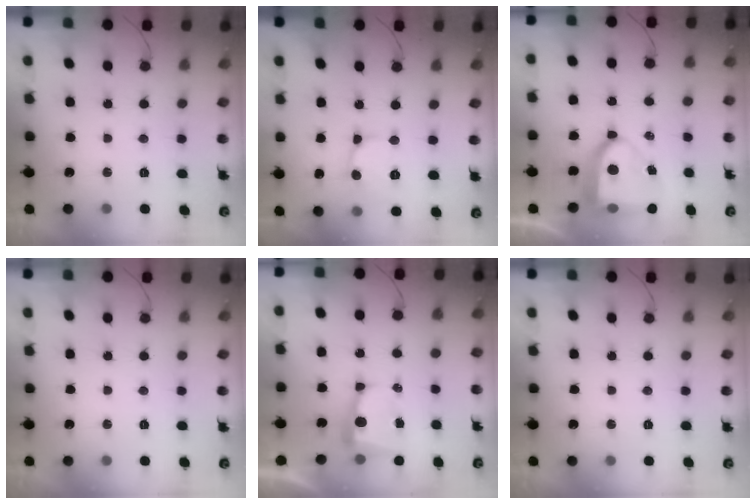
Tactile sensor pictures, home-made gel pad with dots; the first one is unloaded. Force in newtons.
{"total": 3.5, "press": 3.4, "slide": 0.5}
{"total": 11.8, "press": 11.7, "slide": 1.4}
{"total": 0.0}
{"total": 5.8, "press": 5.8, "slide": 0.4}
{"total": 0.0}